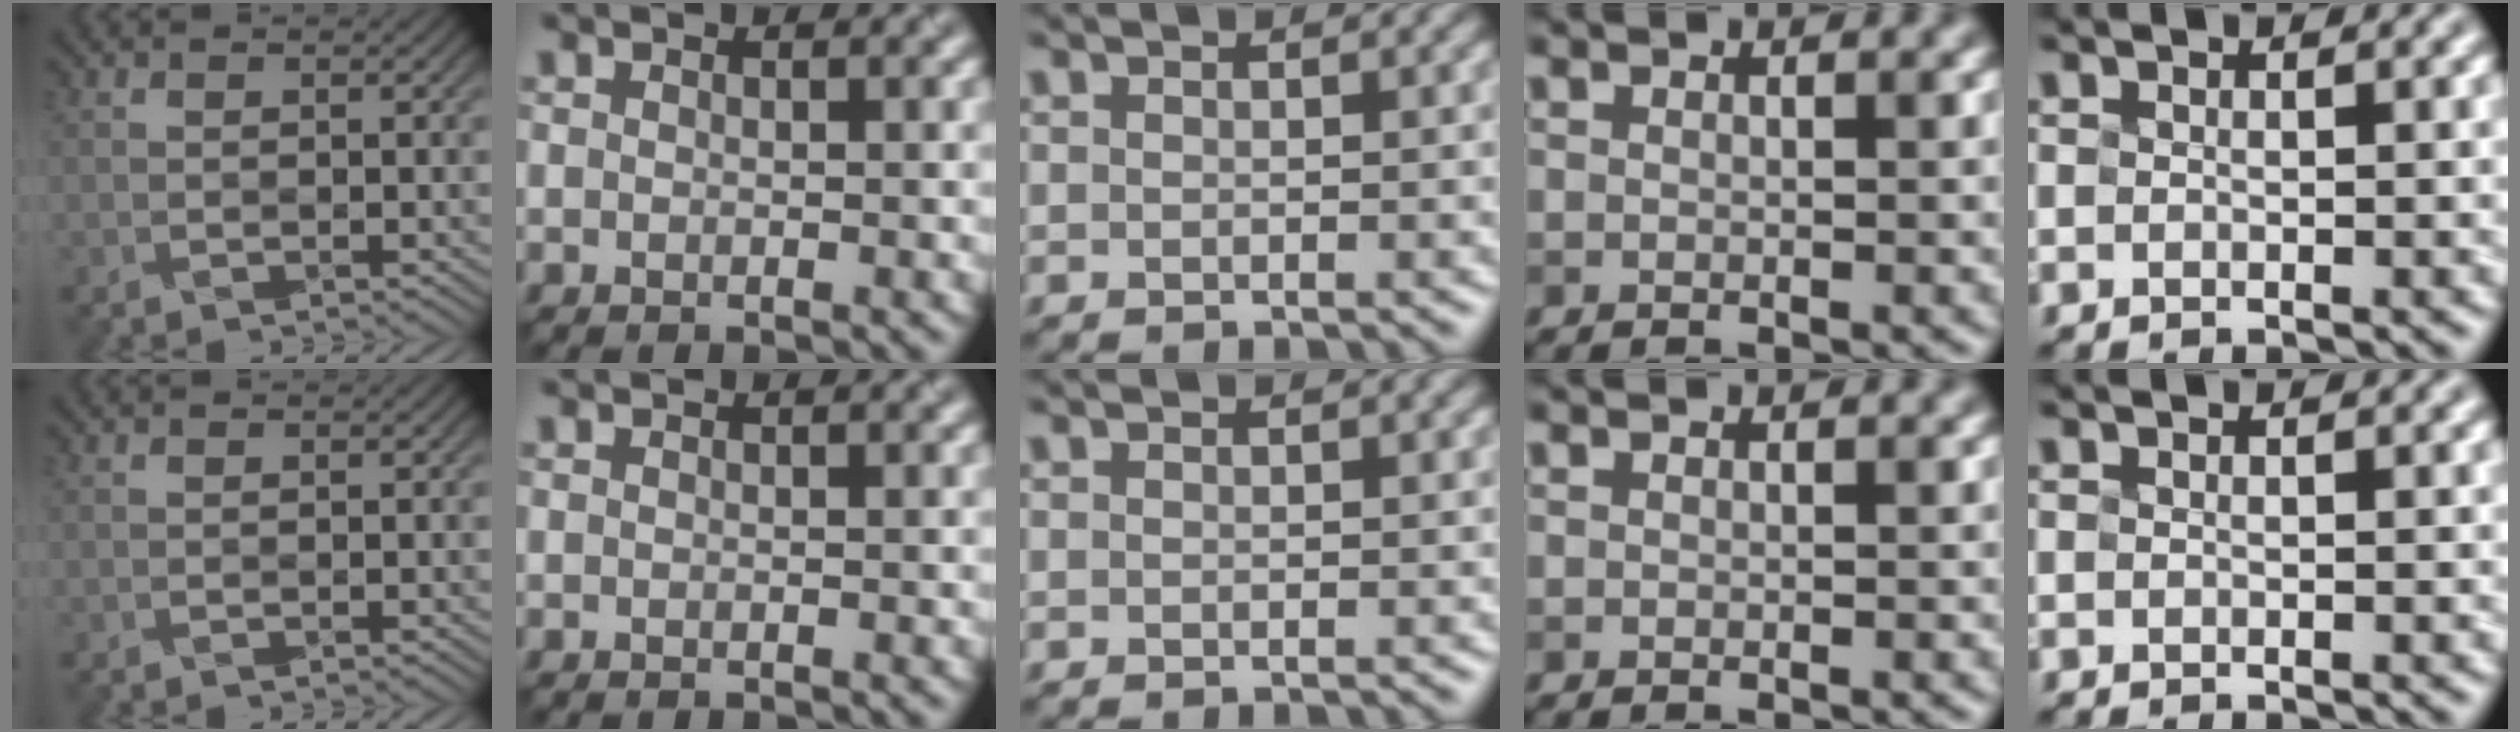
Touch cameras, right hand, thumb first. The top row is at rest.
{}